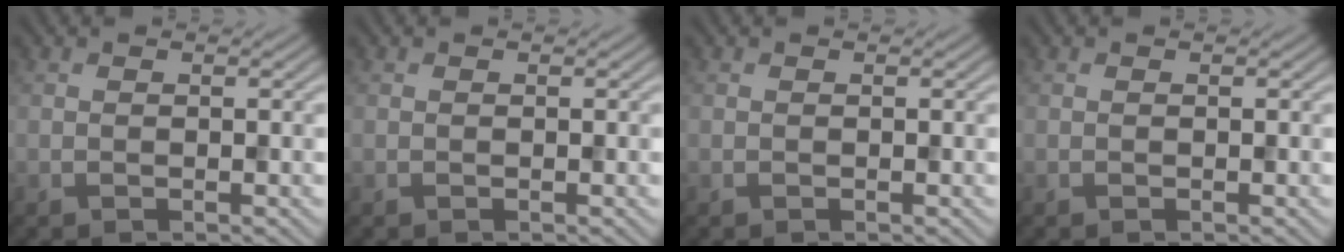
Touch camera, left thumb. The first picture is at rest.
{"total": 0.0}
{"total": 0.0}
{"total": 0.0}